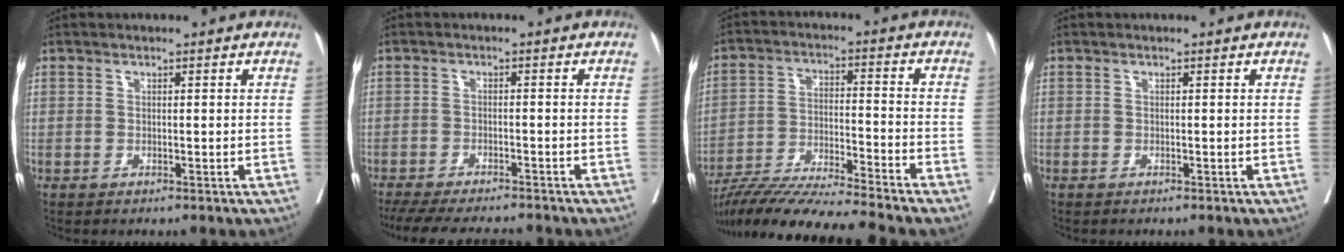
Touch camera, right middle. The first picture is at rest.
{"total": 12.8, "force": [-11.4, 2.3, 5.2], "torque": [-0.091, -0.013, -0.159]}
{"total": 15.7, "force": [-13.9, -2.0, 7.0], "torque": [-0.118, -0.021, -0.240]}
{"total": 0.0}